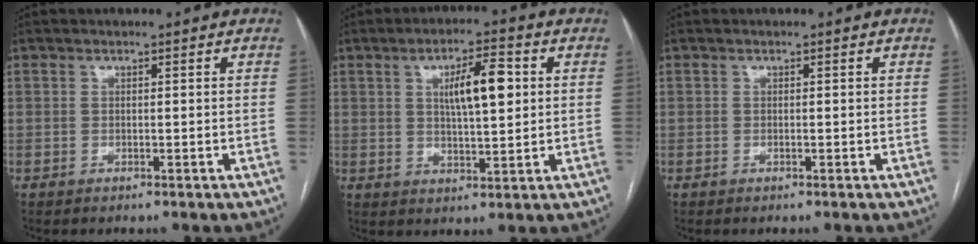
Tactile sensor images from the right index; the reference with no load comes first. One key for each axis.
{"total": 7.8, "fx": 1.9, "fy": 1.9, "fz": 7.3, "tx": -0.122, "ty": 0.011, "tz": 0.034}
{"total": 0.0}